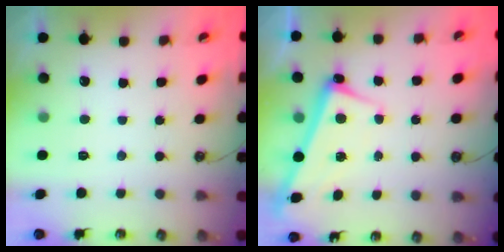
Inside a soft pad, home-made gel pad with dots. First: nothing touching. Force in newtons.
{"total": 2.5, "press": 2.4, "slide": 0.5}